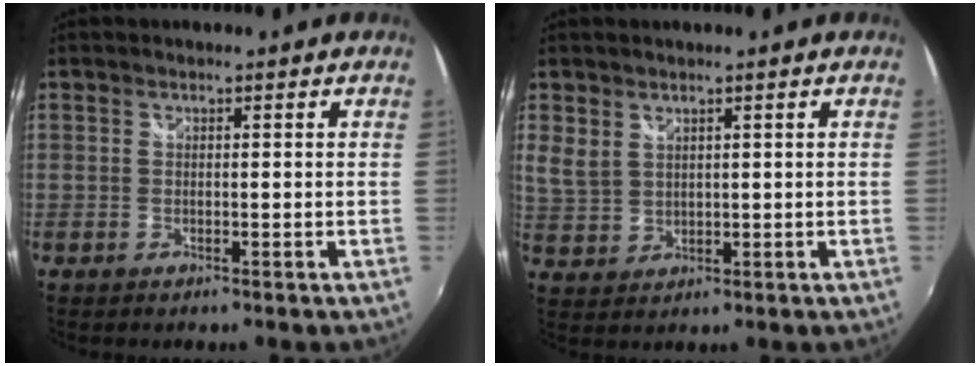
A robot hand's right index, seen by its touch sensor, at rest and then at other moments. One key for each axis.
{"total": 4.0, "fx": 2.2, "fy": 2.6, "fz": 1.9, "tx": -0.037, "ty": 0.004, "tz": 0.054}